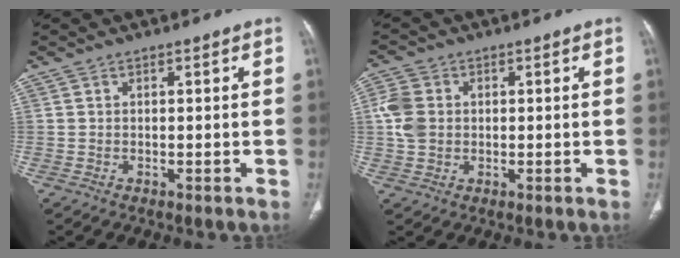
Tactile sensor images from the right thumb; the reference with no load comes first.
{"total": 6.2, "force": [0.4, 5.1, 3.6], "torque": [-0.073, 0.007, 0.005]}